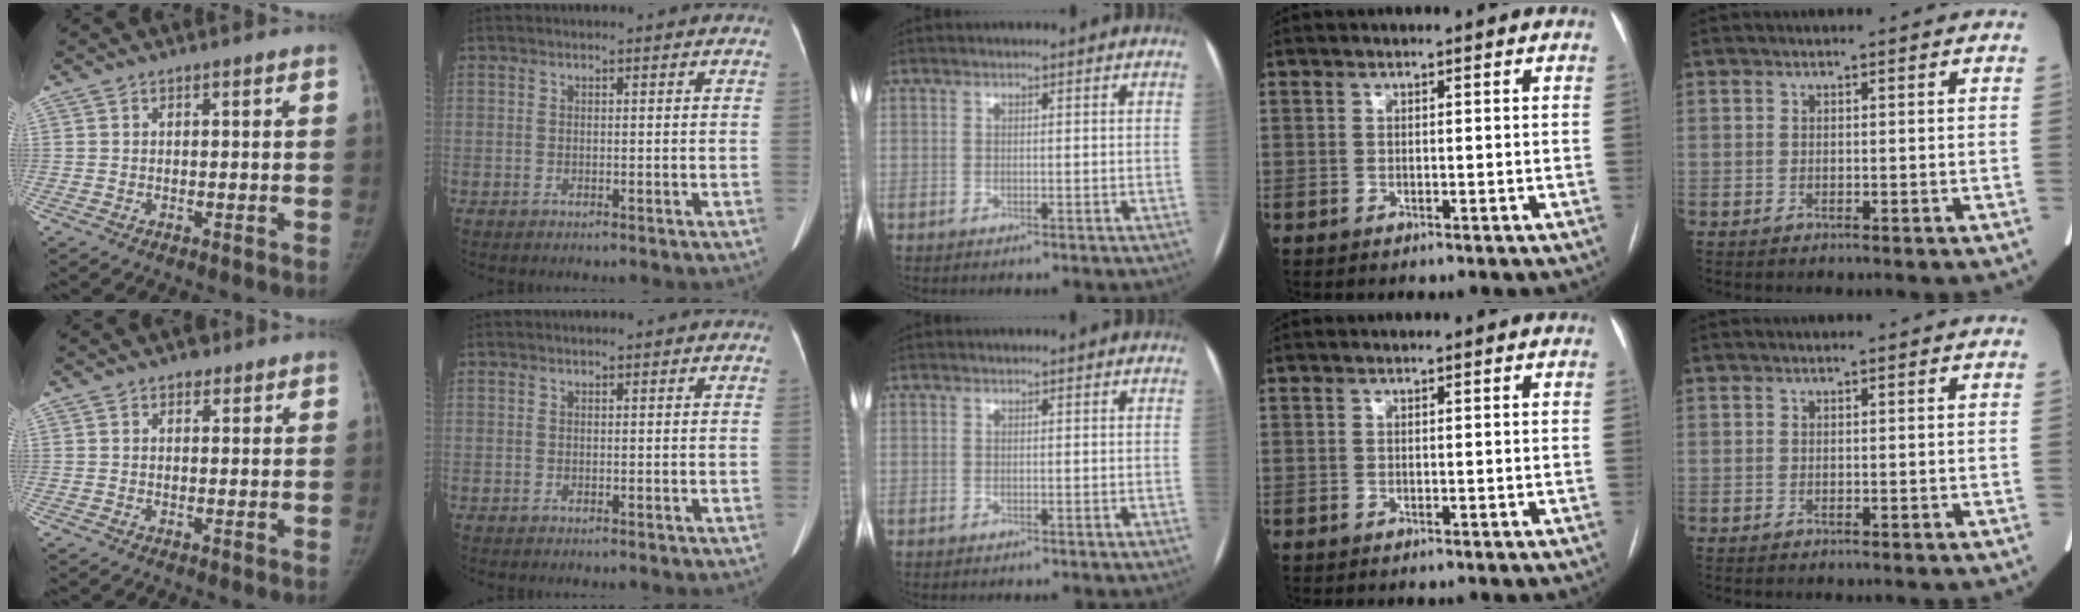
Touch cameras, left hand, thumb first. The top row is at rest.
{"thumb": {"total": 1.9, "force": [1.2, 1.2, 0.7], "torque": [0.005, -0.004, 0.011]}}